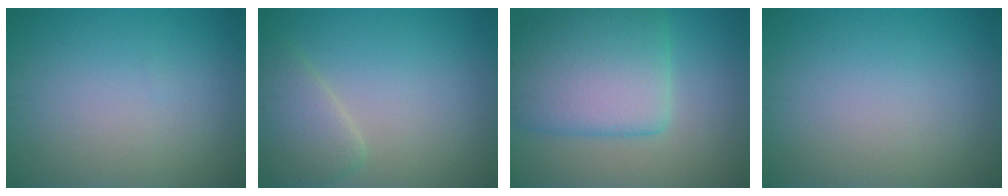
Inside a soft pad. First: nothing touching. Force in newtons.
{"total": 3.1, "press": 3.0, "slide": 0.4}
{"total": 8.4, "press": 8.3, "slide": 0.6}
{"total": 0.0}